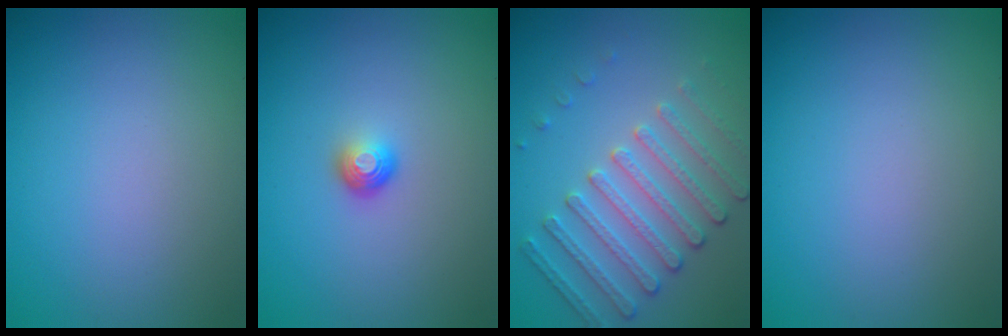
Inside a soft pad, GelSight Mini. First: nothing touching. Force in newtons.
{"total": 1.7, "press": 1.2, "slide": 1.2}
{"total": 4.2, "press": 3.8, "slide": 1.8}
{"total": 0.0}